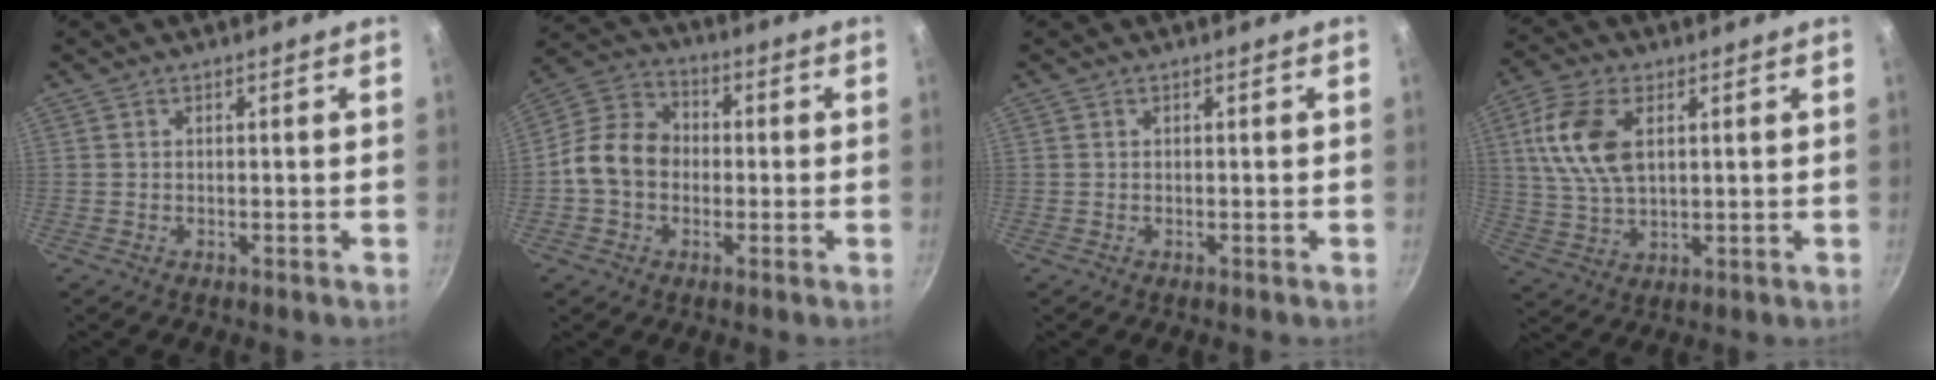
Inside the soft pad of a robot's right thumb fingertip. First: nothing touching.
{"total": 10.9, "force": [-1.1, 8.8, 6.4], "torque": [-0.085, 0.030, -0.043]}
{"total": 0.0}
{"total": 11.8, "force": [3.1, 6.7, 9.3], "torque": [-0.178, -0.001, 0.060]}